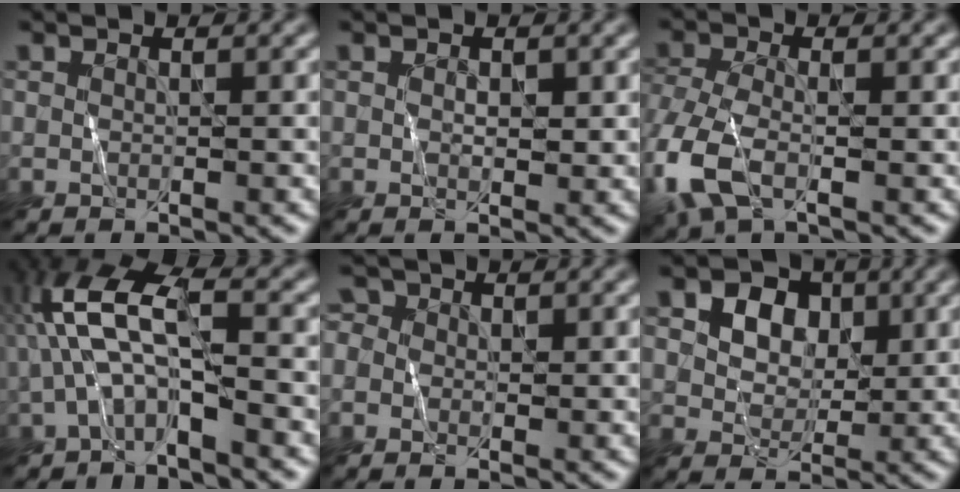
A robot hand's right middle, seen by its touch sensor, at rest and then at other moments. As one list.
[{"total": 0.9, "force": [0.4, 0.6, 0.5], "torque": [-0.008, 0.003, 0.009]}, {"total": 5.6, "force": [-2.3, 3.1, 4.1], "torque": [-0.115, -0.004, -0.055]}, {"total": 5.9, "force": [-1.2, 2.2, 5.4], "torque": [-0.110, 0.030, -0.030]}, {"total": 1.6, "force": [0.2, 1.6, 0.3], "torque": [-0.004, 0.014, -0.007]}, {"total": 6.2, "force": [3.1, 4.4, 3.1], "torque": [-0.058, 0.019, 0.040]}]